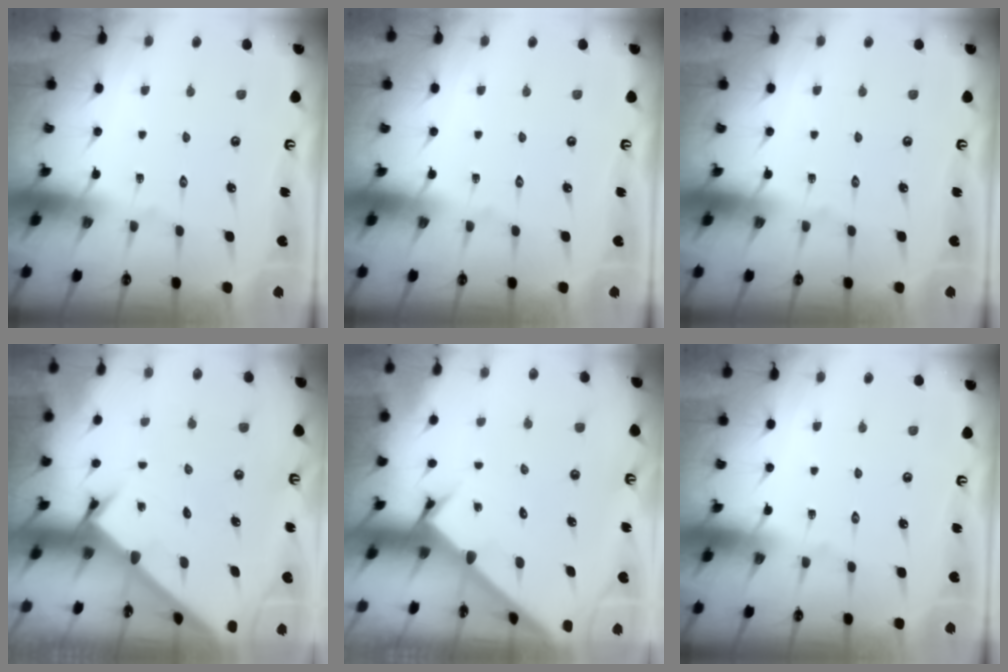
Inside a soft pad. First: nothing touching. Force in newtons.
{"total": 0.0}
{"total": 0.0}
{"total": 2.0, "press": 2.0, "slide": 0.2}
{"total": 2.4, "press": 2.4, "slide": 0.2}
{"total": 0.0}